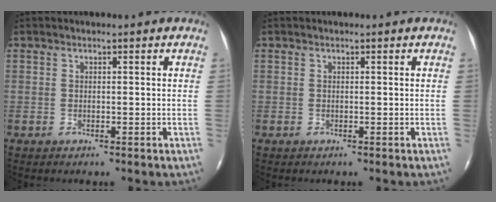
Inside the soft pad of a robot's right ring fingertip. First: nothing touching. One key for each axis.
{"total": 0.0}